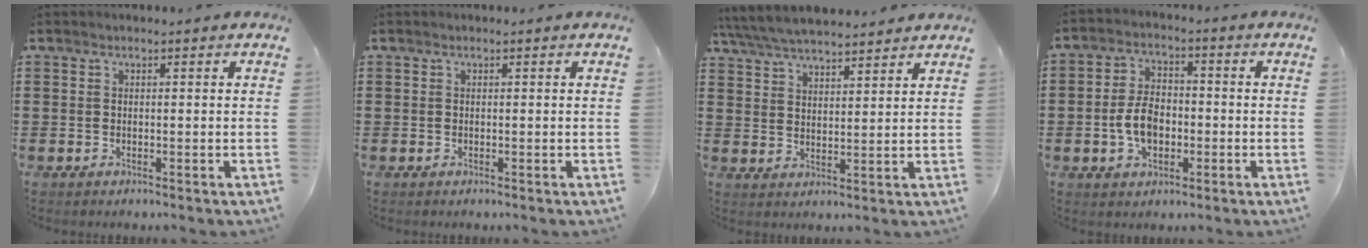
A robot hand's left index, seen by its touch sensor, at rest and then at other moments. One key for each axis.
{"total": 0.0}
{"total": 5.6, "fx": 5.4, "fy": 0.7, "fz": 1.5, "tx": -0.049, "ty": -0.018, "tz": 0.098}
{"total": 6.4, "fx": -1.4, "fy": 3.9, "fz": 4.9, "tx": -0.108, "ty": 0.006, "tz": -0.030}